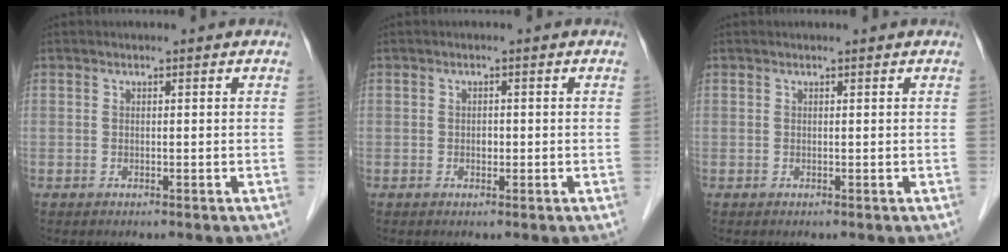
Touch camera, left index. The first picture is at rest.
{"total": 0.8, "force": [-0.1, 0.6, 0.5], "torque": [-0.009, 0.001, -0.003]}
{"total": 0.6, "force": [0.6, -0.1, 0.1], "torque": [-0.008, -0.001, 0.010]}